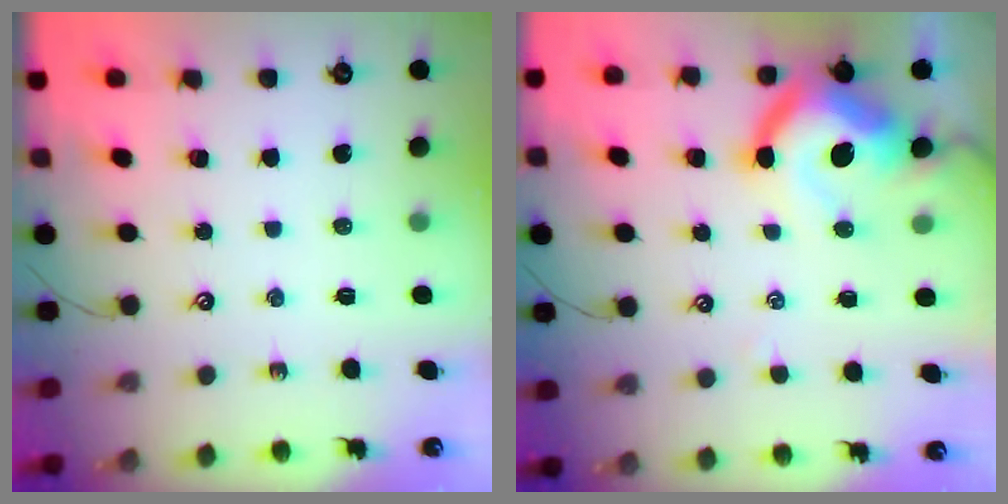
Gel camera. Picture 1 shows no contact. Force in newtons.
{"total": 11.8, "press": 11.6, "slide": 2.1}